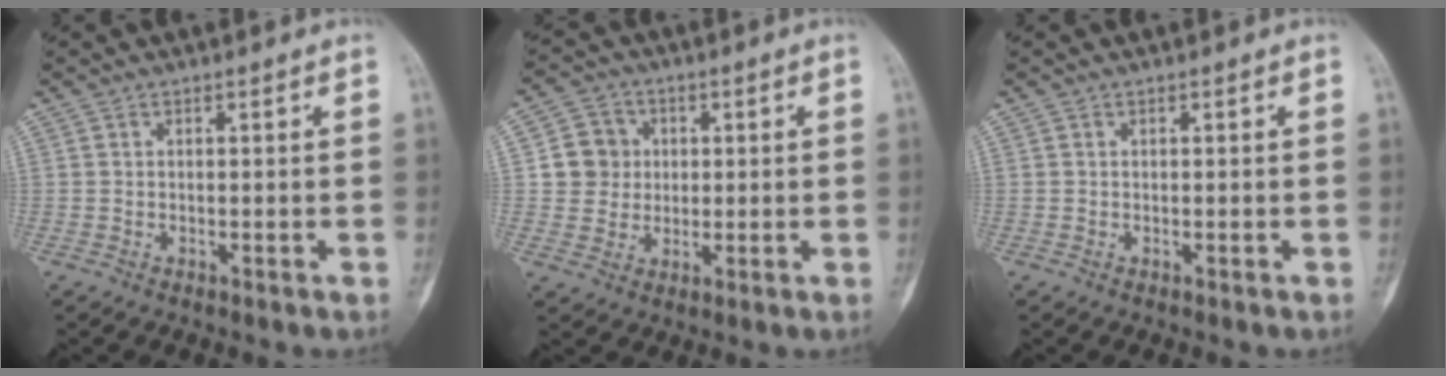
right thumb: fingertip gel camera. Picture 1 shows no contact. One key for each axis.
{"total": 7.3, "fx": 1.0, "fy": 7.0, "fz": 1.9, "tx": 0.003, "ty": 0.005, "tz": 0.011}
{"total": 0.0}